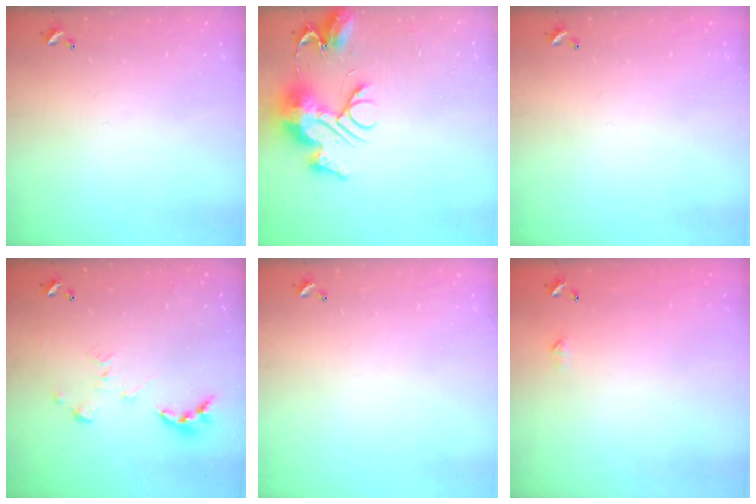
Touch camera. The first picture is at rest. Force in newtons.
{"total": 12.5, "press": 12.4, "slide": 1.2}
{"total": 0.0}
{"total": 0.0}
{"total": 0.0}
{"total": 2.3, "press": 2.3, "slide": 0.4}